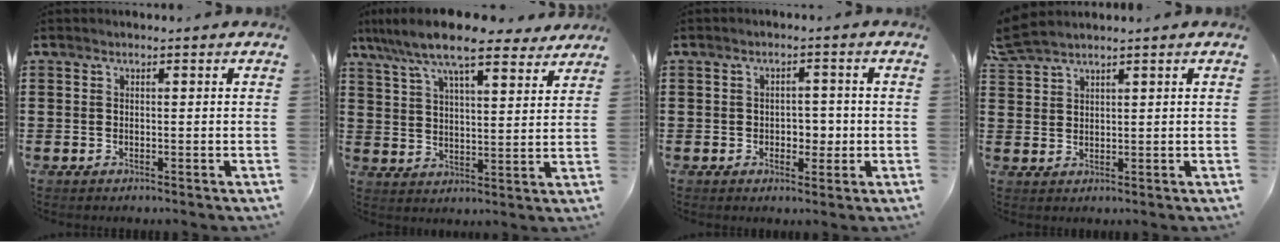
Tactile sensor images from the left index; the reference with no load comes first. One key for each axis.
{"total": 10.6, "fx": 8.9, "fy": 1.6, "fz": 5.5, "tx": -0.138, "ty": -0.030, "tz": 0.156}
{"total": 3.2, "fx": -0.4, "fy": 2.4, "fz": 2.2, "tx": -0.041, "ty": 0.003, "tz": -0.015}
{"total": 3.2, "fx": 2.8, "fy": 0.5, "fz": 1.4, "tx": -0.036, "ty": 0.001, "tz": 0.054}